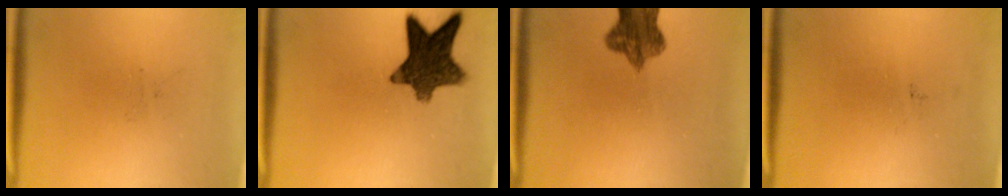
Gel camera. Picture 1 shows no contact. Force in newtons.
{"total": 11.5}
{"total": 7.6}
{"total": 0.0}